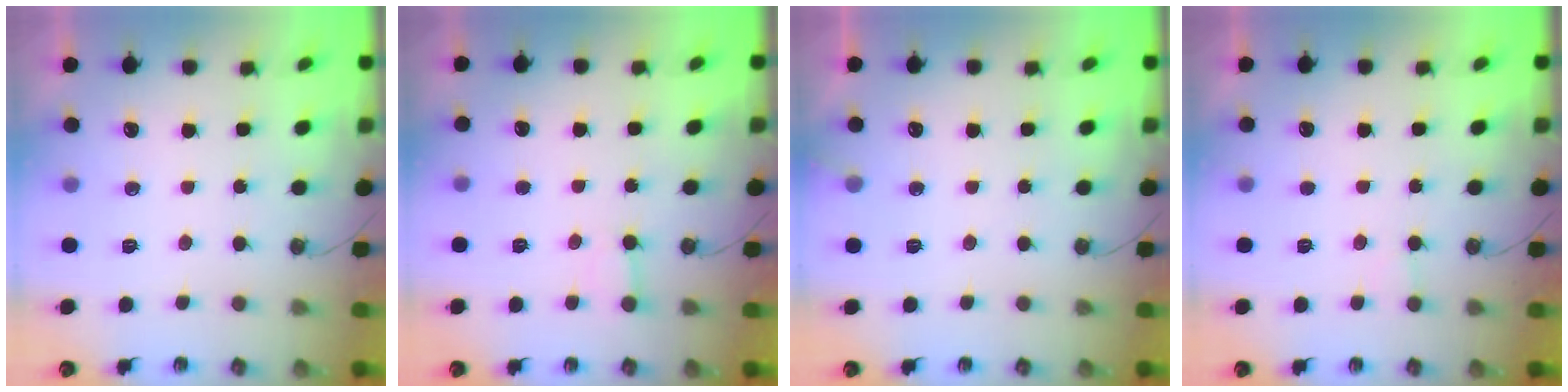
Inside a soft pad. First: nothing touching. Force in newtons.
{"total": 2.6, "press": 2.6, "slide": 0.1}
{"total": 3.4, "press": 3.4, "slide": 0.2}
{"total": 4.8, "press": 4.7, "slide": 0.8}